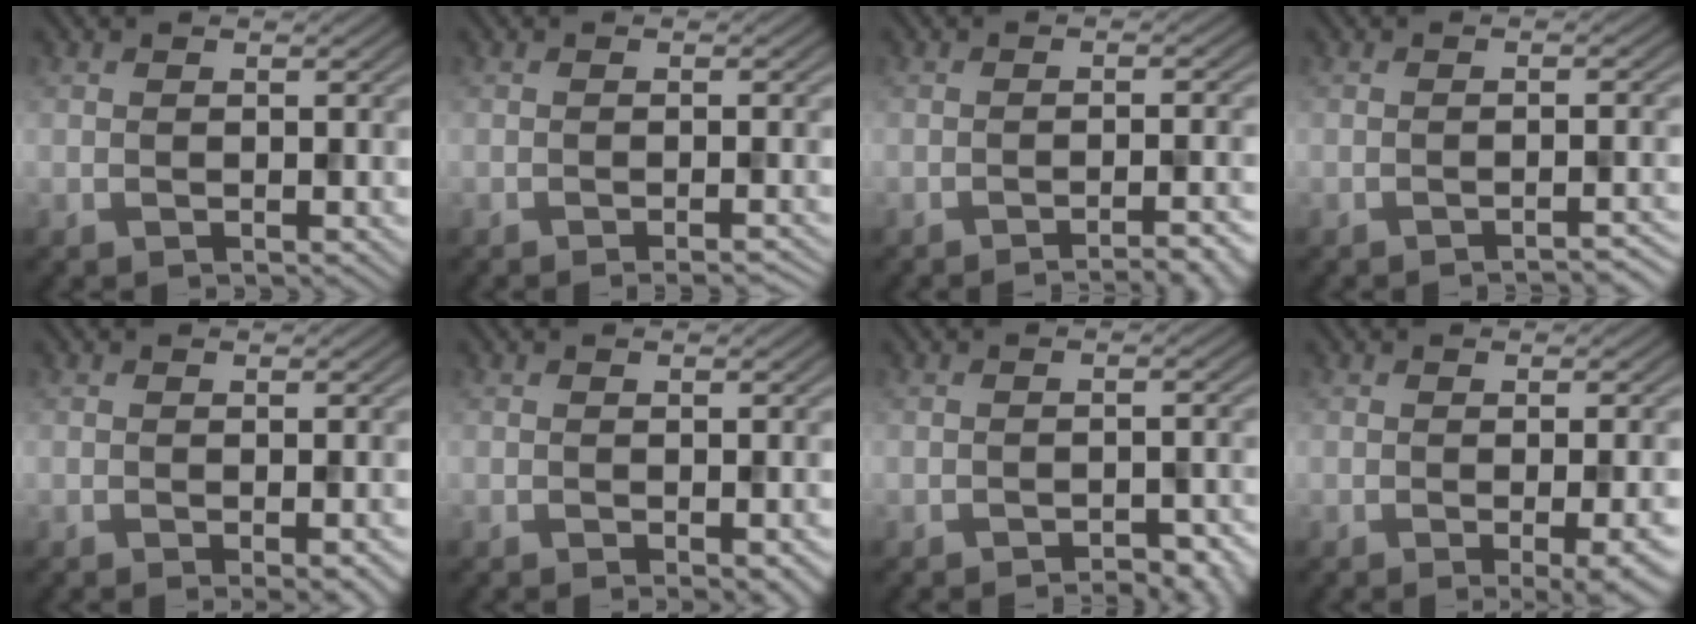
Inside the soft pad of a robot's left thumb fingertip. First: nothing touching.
{"total": 2.0, "force": [-1.2, 0.4, 1.5], "torque": [-0.013, 0.004, -0.025]}
{"total": 4.9, "force": [-3.5, 0.8, 3.4], "torque": [-0.038, 0.016, -0.057]}
{"total": 2.8, "force": [-2.1, 0.4, 1.7], "torque": [-0.016, 0.010, -0.040]}
{"total": 3.1, "force": [-1.2, 0.7, 2.7], "torque": [-0.035, 0.000, -0.016]}
{"total": 2.3, "force": [-1.0, 0.5, 2.0], "torque": [-0.026, -0.001, -0.011]}
{"total": 4.1, "force": [-3.3, 1.0, 2.1], "torque": [-0.030, 0.016, -0.038]}
{"total": 6.3, "force": [-2.1, 1.8, 5.7], "torque": [-0.065, -0.003, -0.018]}